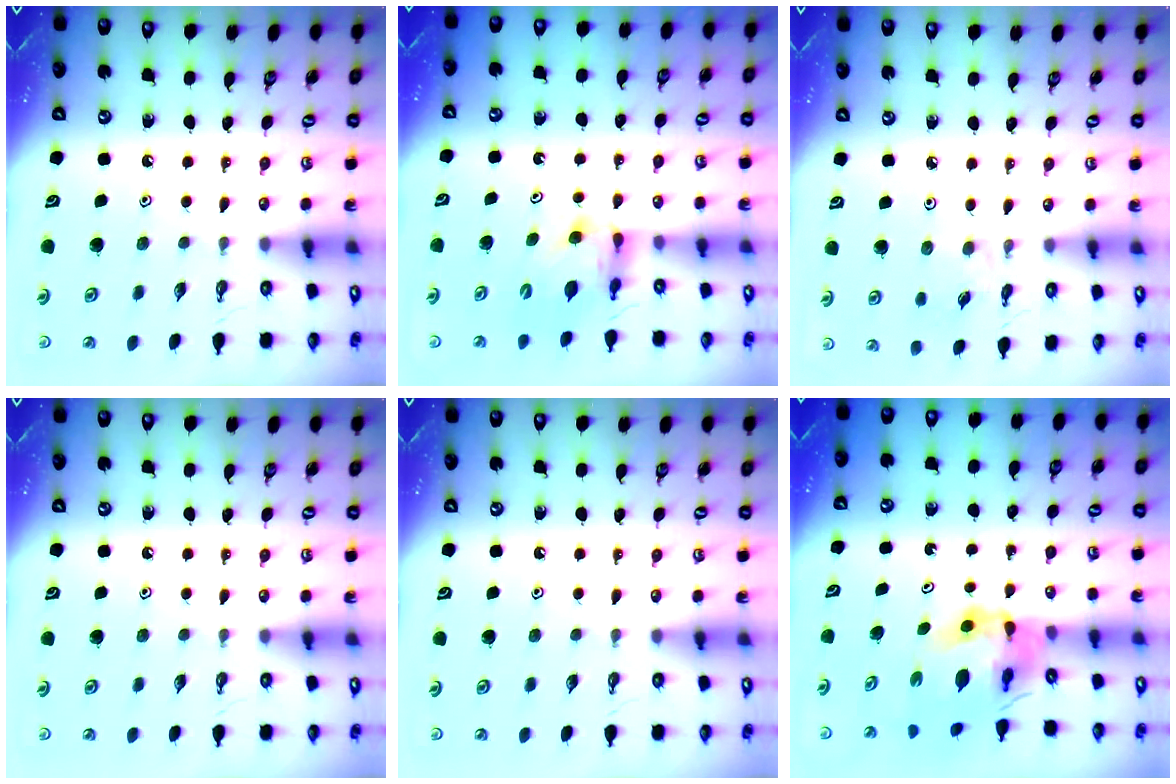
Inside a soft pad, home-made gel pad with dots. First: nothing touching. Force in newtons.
{"total": 6.1, "press": 6.1, "slide": 0.4}
{"total": 2.5, "press": 2.5, "slide": 0.3}
{"total": 0.0}
{"total": 0.0}
{"total": 9.0, "press": 9.0, "slide": 0.9}